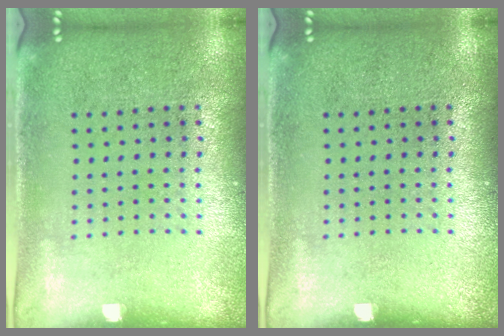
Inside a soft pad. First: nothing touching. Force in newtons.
{"total": 0.0}